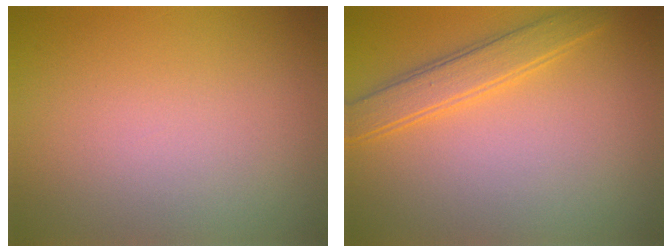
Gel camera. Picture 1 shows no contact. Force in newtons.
{"total": 3.0, "press": 3.0, "slide": 0.0}